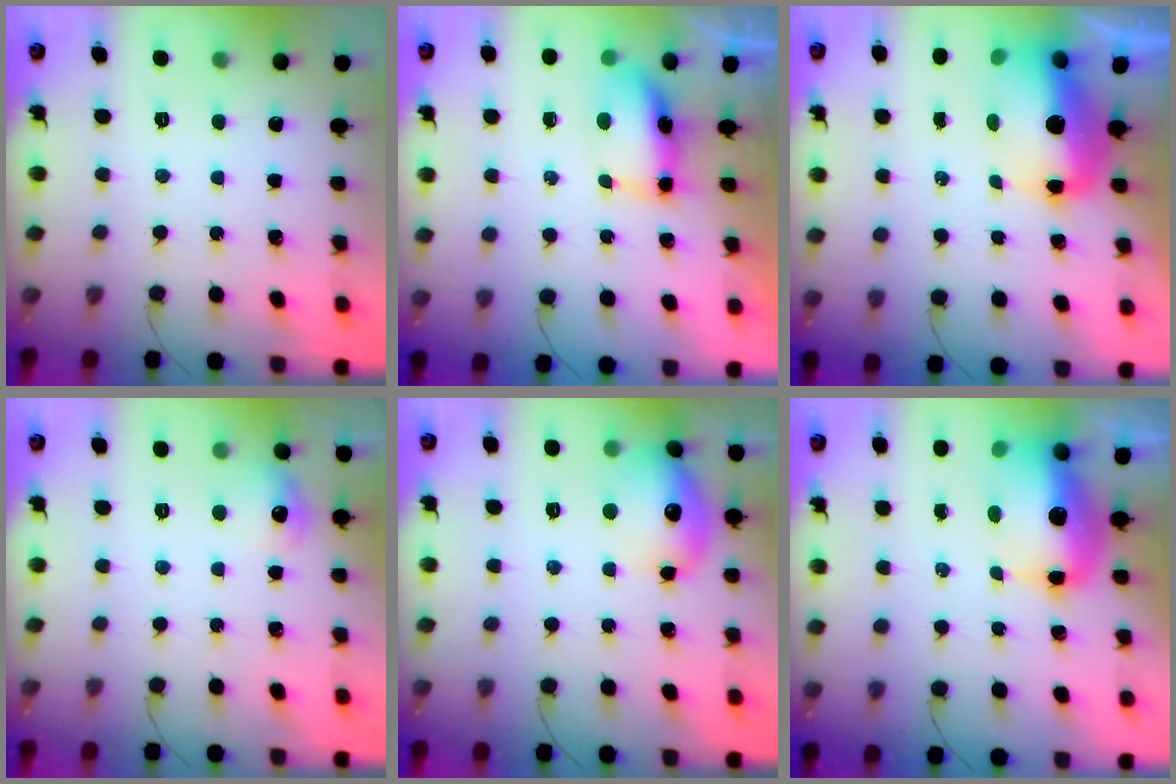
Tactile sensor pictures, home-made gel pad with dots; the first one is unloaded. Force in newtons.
{"total": 13.8, "press": 8.9, "slide": 10.6}
{"total": 14.4, "press": 14.1, "slide": 2.7}
{"total": 7.5, "press": 7.4, "slide": 1.5}
{"total": 15.5, "press": 15.4, "slide": 1.4}
{"total": 14.7, "press": 14.3, "slide": 3.2}